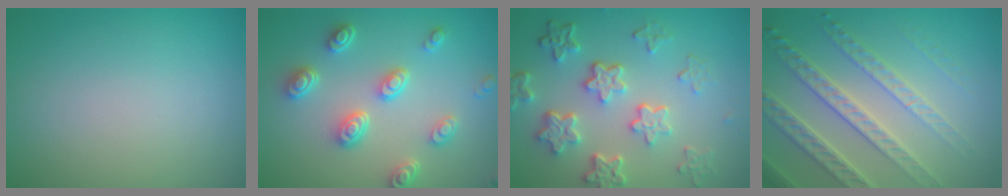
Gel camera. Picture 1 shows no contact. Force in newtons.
{"total": 4.4, "press": 3.6, "slide": 2.5}
{"total": 5.9, "press": 4.4, "slide": 3.9}
{"total": 6.0, "press": 4.6, "slide": 3.8}